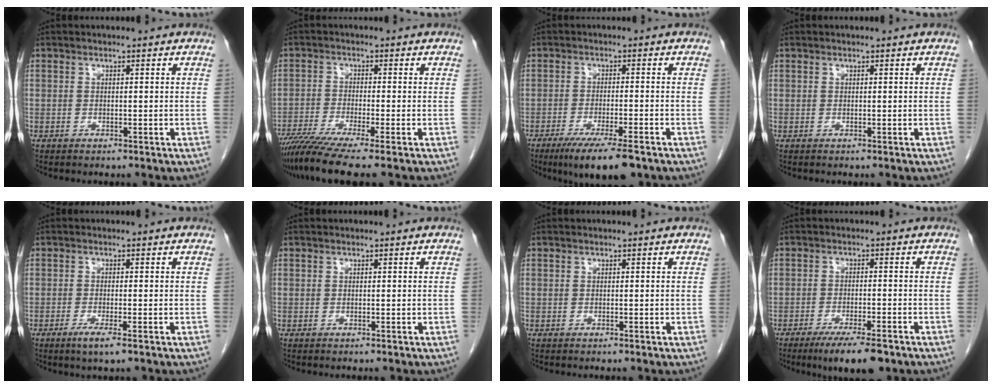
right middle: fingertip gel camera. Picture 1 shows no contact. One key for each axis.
{"total": 8.7, "fx": -6.9, "fy": -0.9, "fz": 5.3, "tx": -0.087, "ty": -0.027, "tz": -0.116}
{"total": 9.3, "fx": -6.5, "fy": 1.0, "fz": 6.5, "tx": -0.100, "ty": -0.020, "tz": -0.100}
{"total": 0.0}
{"total": 2.9, "fx": -1.6, "fy": 0.2, "fz": 2.3, "tx": -0.045, "ty": -0.008, "tz": -0.030}
{"total": 0.0}
{"total": 0.0}
{"total": 7.6, "fx": -5.4, "fy": 1.3, "fz": 5.2, "tx": -0.077, "ty": -0.013, "tz": -0.081}